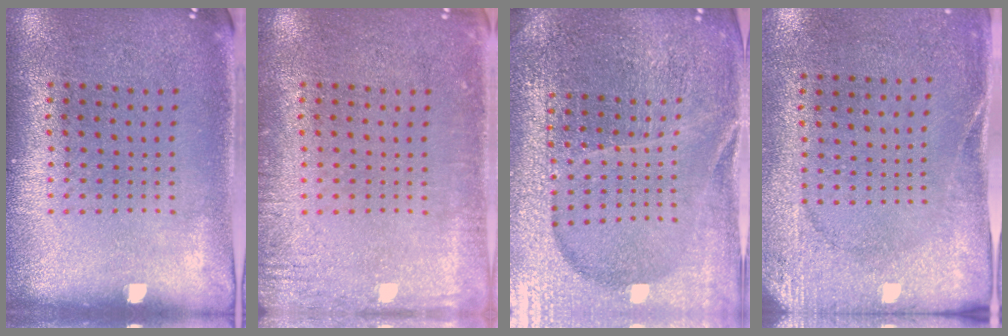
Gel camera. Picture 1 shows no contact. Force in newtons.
{"total": 2.0, "press": 1.9, "slide": 0.2}
{"total": 5.2, "press": 4.8, "slide": 2.2}
{"total": 2.6, "press": 2.1, "slide": 1.6}